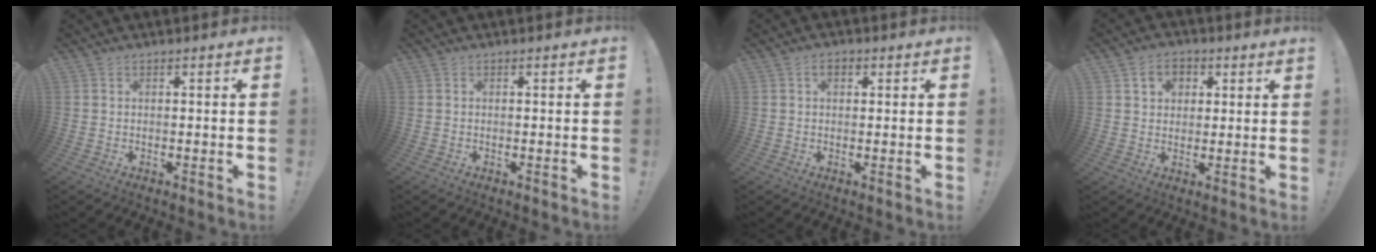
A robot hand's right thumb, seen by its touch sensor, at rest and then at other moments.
{"total": 0.0}
{"total": 2.6, "force": [0.7, 1.6, 1.9], "torque": [-0.028, 0.004, 0.010]}
{"total": 5.7, "force": [1.9, 4.9, 2.2], "torque": [-0.031, -0.003, 0.035]}